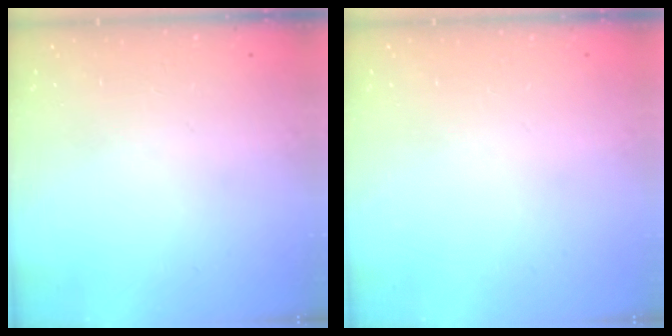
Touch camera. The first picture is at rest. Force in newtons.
{"total": 0.0}